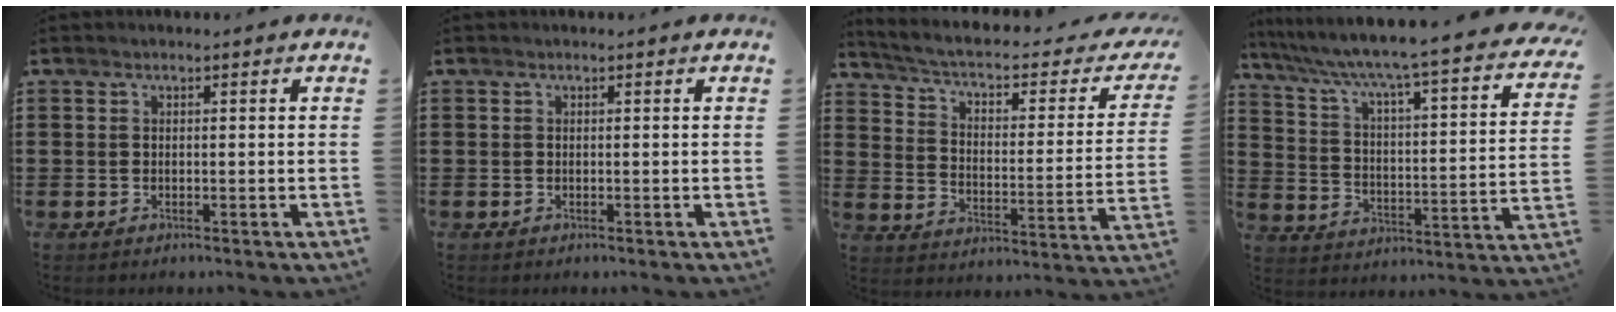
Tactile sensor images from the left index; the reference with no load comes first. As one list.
[{"total": 0.0}, {"total": 3.9, "force": [2.6, 0.8, 2.8], "torque": [-0.070, -0.028, 0.034]}, {"total": 4.7, "force": [3.6, -0.5, 3.0], "torque": [-0.077, -0.047, 0.045]}]